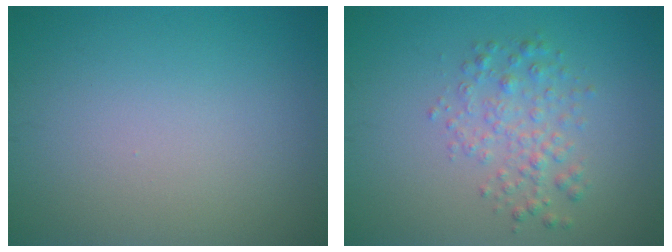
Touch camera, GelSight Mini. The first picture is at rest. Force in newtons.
{"total": 2.5, "press": 2.5, "slide": 0.1}